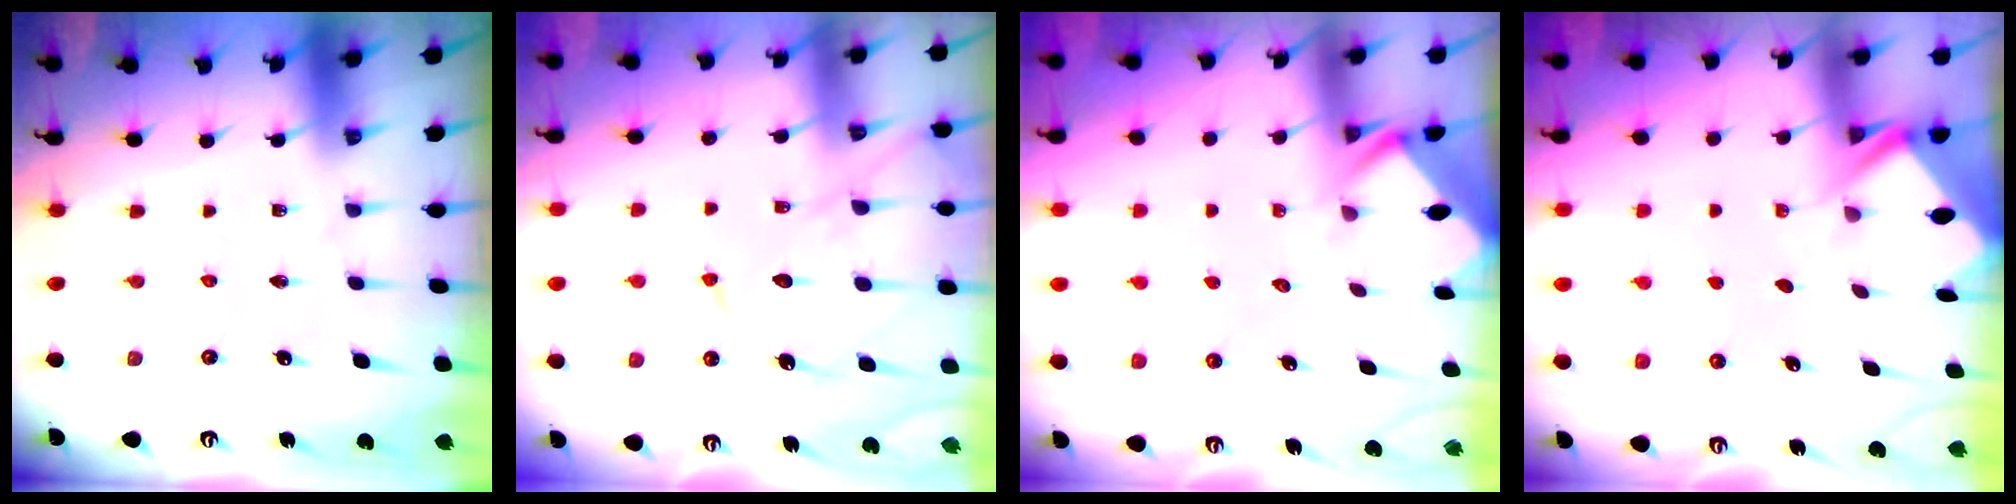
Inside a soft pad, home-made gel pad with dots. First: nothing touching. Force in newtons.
{"total": 13.5, "press": 13.5, "slide": 1.2}
{"total": 2.6, "press": 2.6, "slide": 0.1}
{"total": 2.4, "press": 2.4, "slide": 0.1}